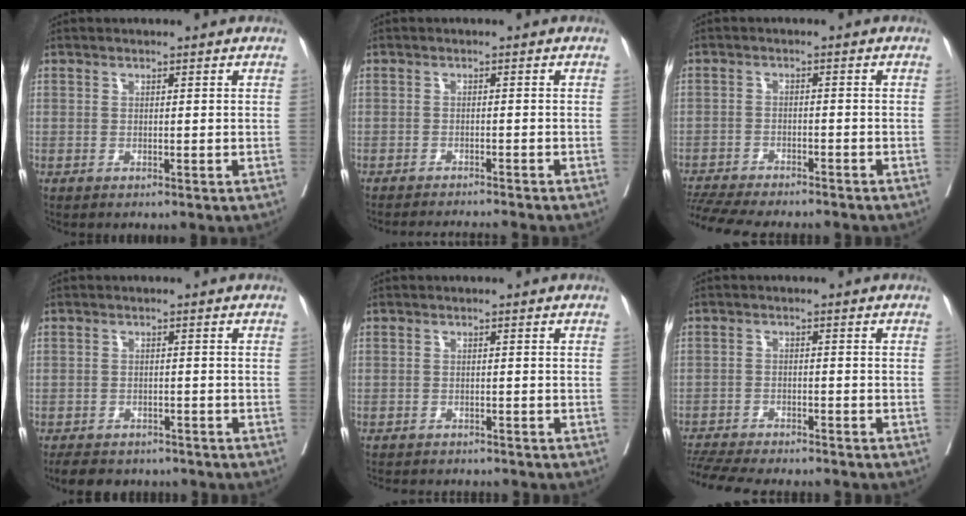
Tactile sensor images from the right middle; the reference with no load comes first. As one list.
[{"total": 6.5, "force": [-6.3, -0.7, 1.6], "torque": [-0.011, -0.009, -0.089]}, {"total": 14.6, "force": [-13.2, 2.3, 5.8], "torque": [-0.122, -0.017, -0.193]}, {"total": 8.7, "force": [-7.7, 3.2, 2.6], "torque": [-0.042, -0.004, -0.100]}, {"total": 7.9, "force": [-7.4, 1.7, 2.1], "torque": [-0.028, -0.006, -0.096]}, {"total": 14.0, "force": [-12.8, 2.0, 5.4], "torque": [-0.109, -0.016, -0.188]}]